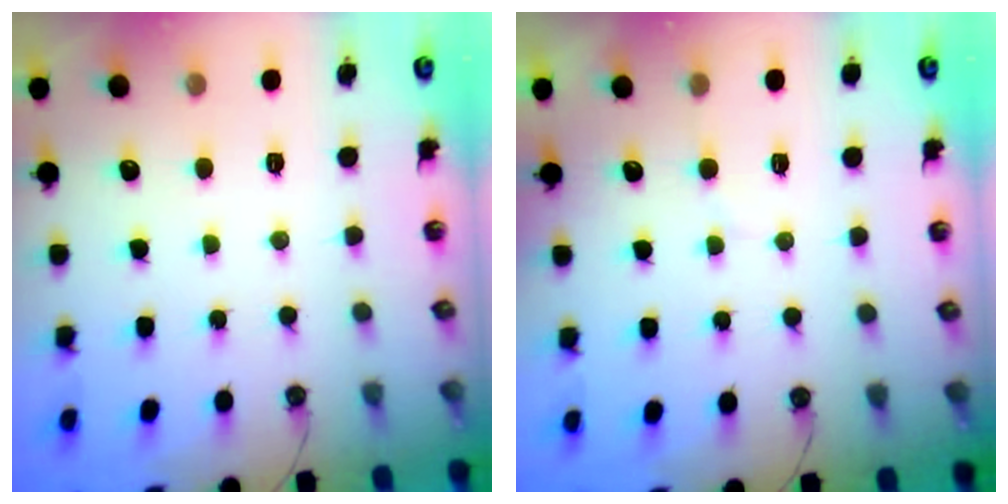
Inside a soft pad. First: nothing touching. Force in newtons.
{"total": 2.5, "press": 2.5, "slide": 0.1}